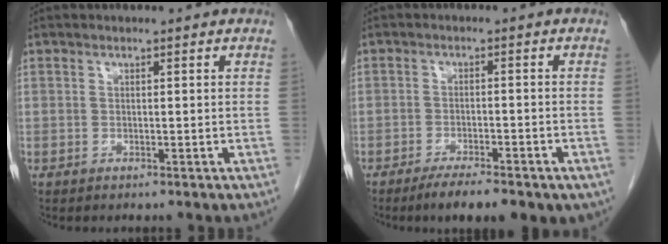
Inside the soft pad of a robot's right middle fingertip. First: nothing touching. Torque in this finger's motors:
{"motor_torque": [1.12, -0.88, 0.13, 0.04]}